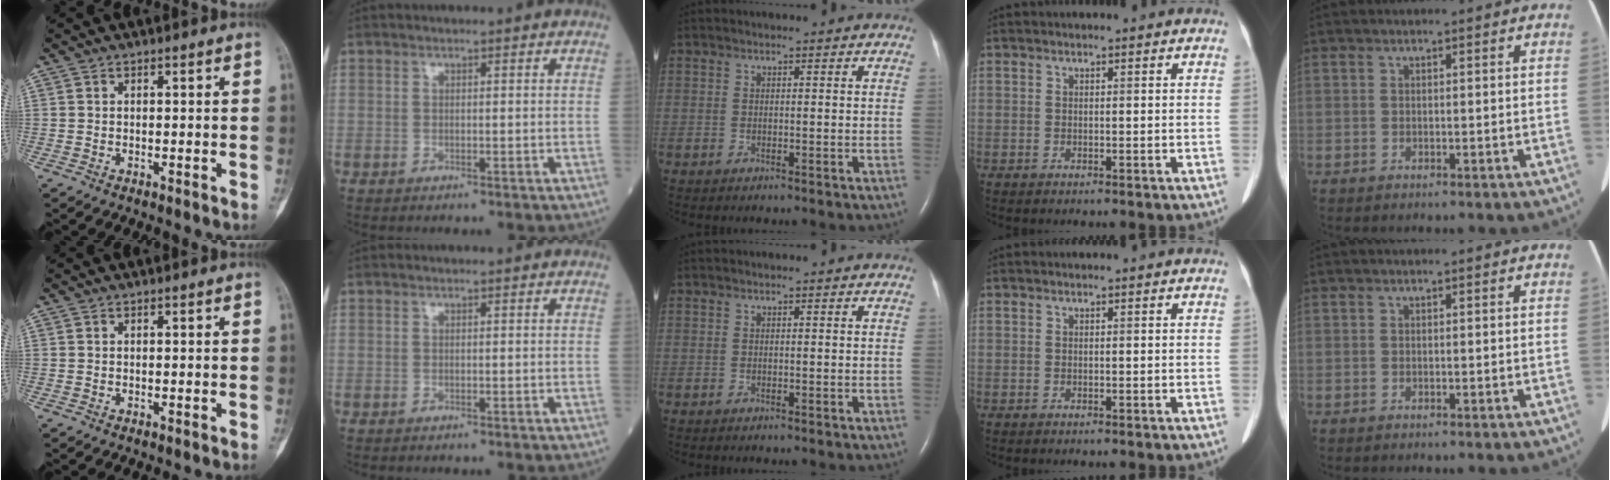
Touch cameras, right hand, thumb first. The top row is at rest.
{}